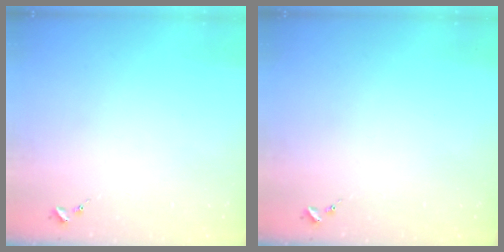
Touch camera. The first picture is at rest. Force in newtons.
{"total": 0.0}